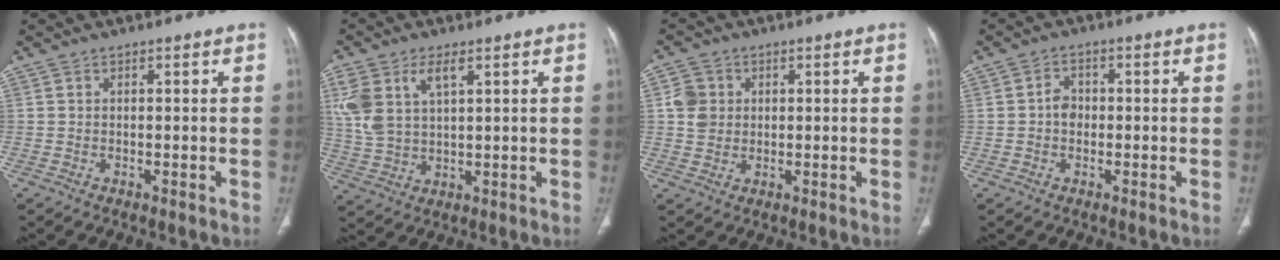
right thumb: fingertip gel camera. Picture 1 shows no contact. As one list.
[{"total": 10.2, "force": [4.1, 5.4, 7.6], "torque": [-0.172, 0.002, 0.088]}, {"total": 5.0, "force": [0.8, 4.5, 1.9], "torque": [-0.021, 0.002, 0.013]}, {"total": 2.9, "force": [-0.4, 2.4, 1.6], "torque": [-0.013, 0.010, -0.014]}]